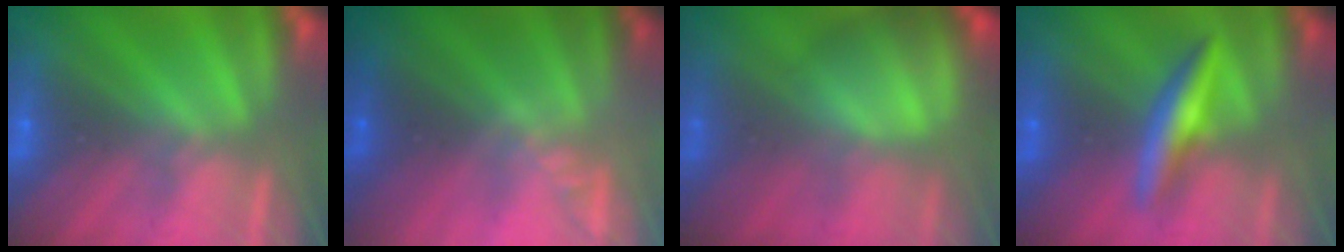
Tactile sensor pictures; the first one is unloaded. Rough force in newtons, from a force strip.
{"total": 6.1}
{"total": 7.6}
{"total": 2.7}